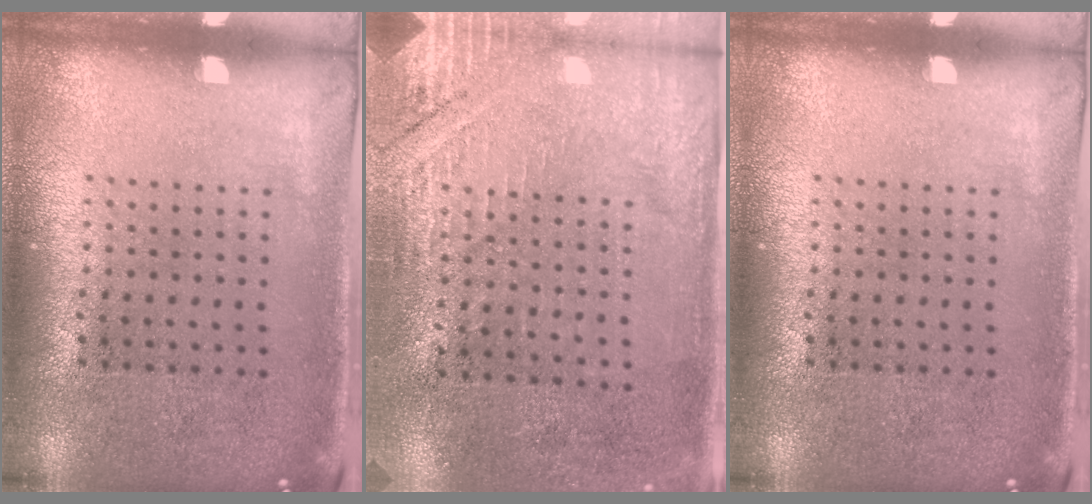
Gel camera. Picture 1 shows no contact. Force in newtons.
{"total": 2.8, "press": 2.6, "slide": 0.9}
{"total": 0.0}